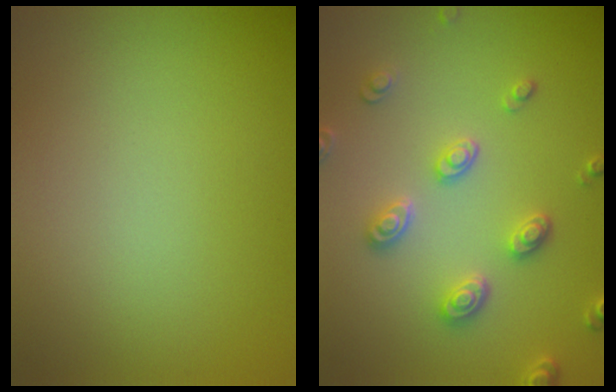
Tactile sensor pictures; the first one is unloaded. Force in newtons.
{"total": 3.1, "press": 3.0, "slide": 0.5}